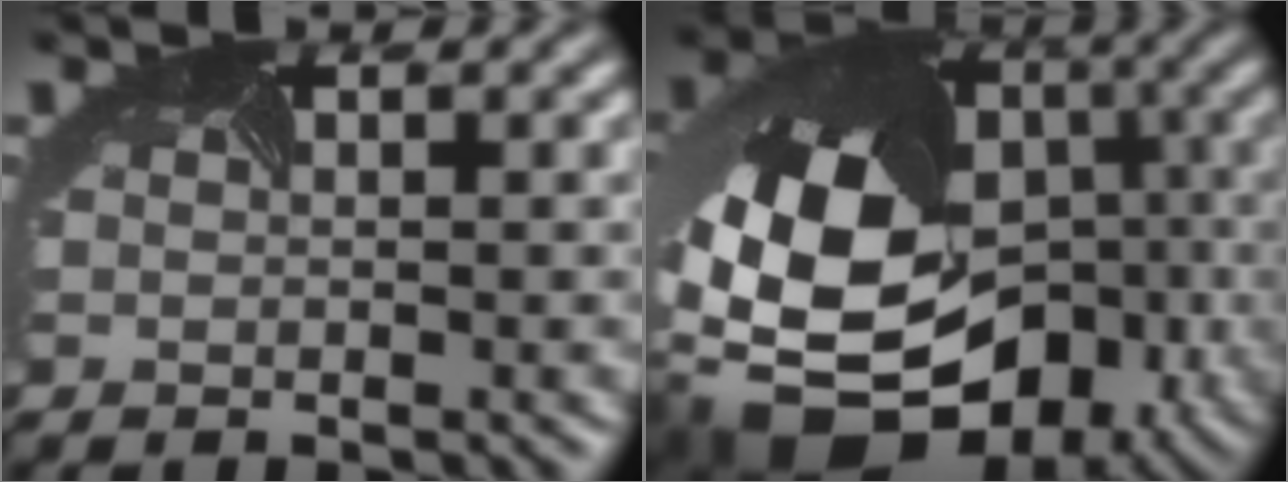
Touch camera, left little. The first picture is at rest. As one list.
[{"total": 19.7, "force": [-4.6, 14.3, 12.6], "torque": [-0.222, -0.033, -0.062]}]